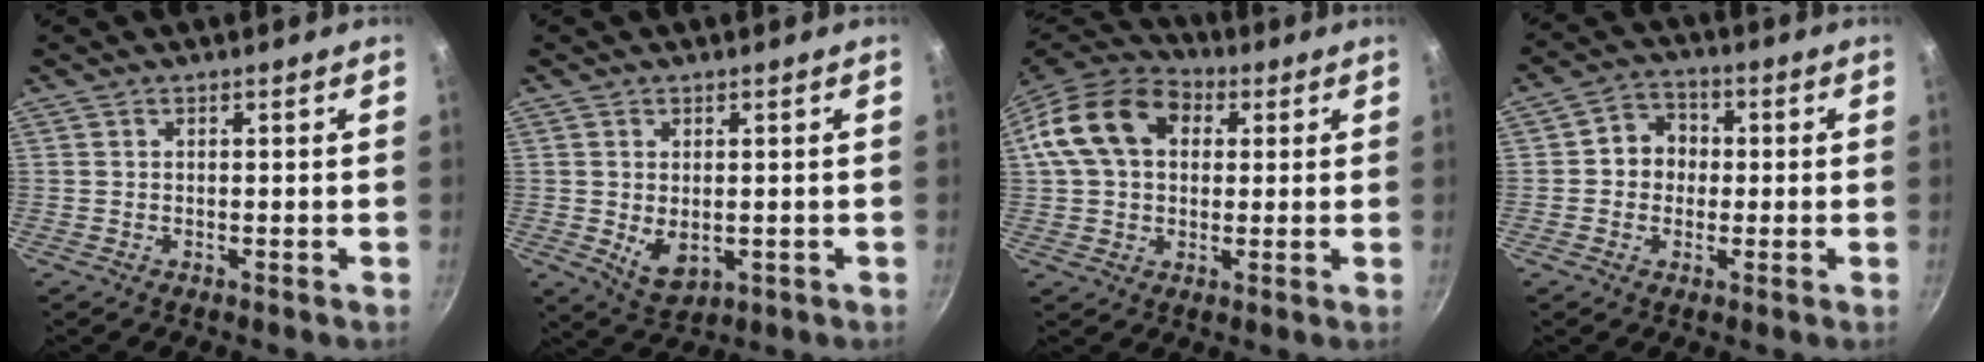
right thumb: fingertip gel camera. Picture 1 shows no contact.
{"total": 5.8, "force": [-0.3, 3.7, 4.5], "torque": [-0.072, -0.016, 0.006]}
{"total": 16.5, "force": [4.0, 12.0, 10.6], "torque": [-0.174, 0.029, 0.052]}
{"total": 6.4, "force": [0.1, 5.8, 2.9], "torque": [-0.010, 0.012, -0.011]}